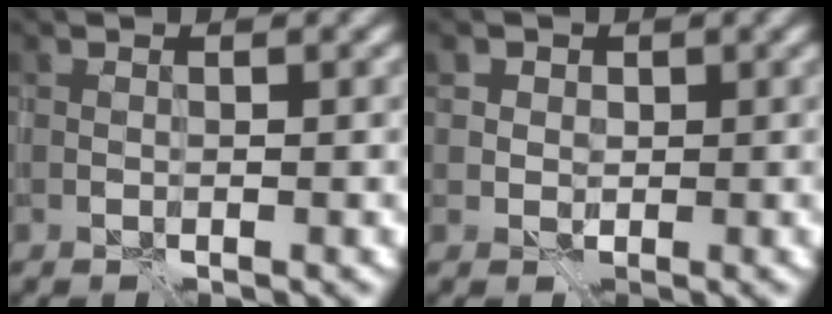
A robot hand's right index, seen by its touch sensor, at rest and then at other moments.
{"total": 2.3, "force": [1.0, 1.9, 0.7], "torque": [-0.009, 0.008, 0.020]}